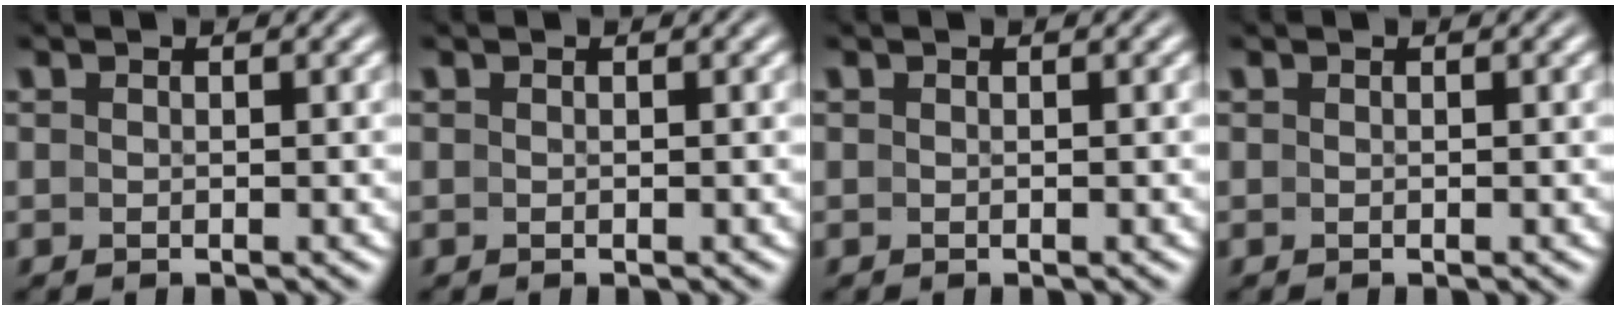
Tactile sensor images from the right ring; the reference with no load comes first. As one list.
[{"total": 0.0}, {"total": 0.0}, {"total": 0.0}]